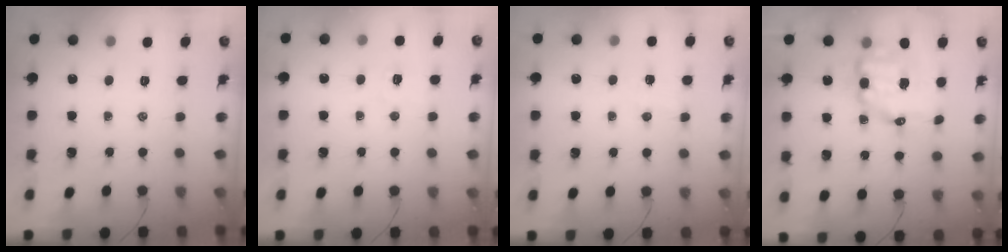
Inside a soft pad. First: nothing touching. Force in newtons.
{"total": 5.1, "press": 5.1, "slide": 0.8}
{"total": 4.5, "press": 4.4, "slide": 1.0}
{"total": 10.5, "press": 10.3, "slide": 2.1}